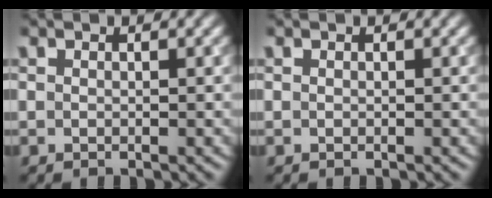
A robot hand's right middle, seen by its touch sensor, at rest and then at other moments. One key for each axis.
{"total": 0.0}